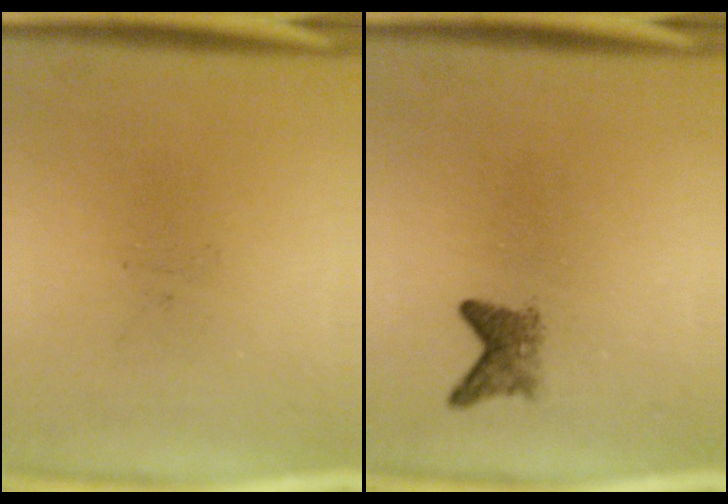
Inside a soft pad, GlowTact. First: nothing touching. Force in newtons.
{"total": 2.3}